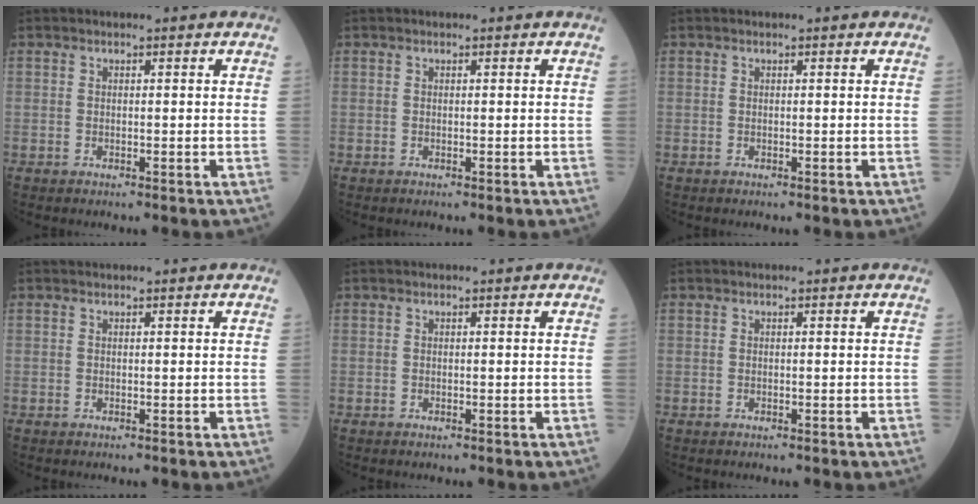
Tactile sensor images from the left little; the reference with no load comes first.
{"total": 0.0}
{"total": 0.0}
{"total": 0.0}
{"total": 0.0}
{"total": 0.0}